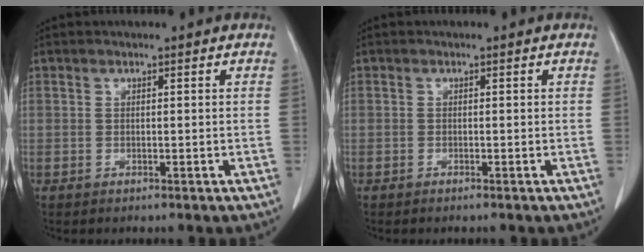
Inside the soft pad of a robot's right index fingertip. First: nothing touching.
{"total": 0.5, "force": [-0.5, 0.0, 0.3], "torque": [-0.009, -0.001, -0.007]}